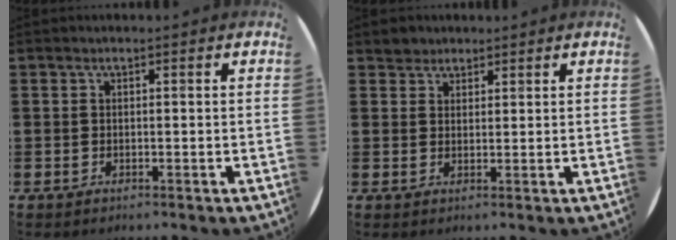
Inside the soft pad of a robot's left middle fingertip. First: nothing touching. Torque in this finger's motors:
{"motor_torque": [0.32, -0.26, 0.02, 0.00]}